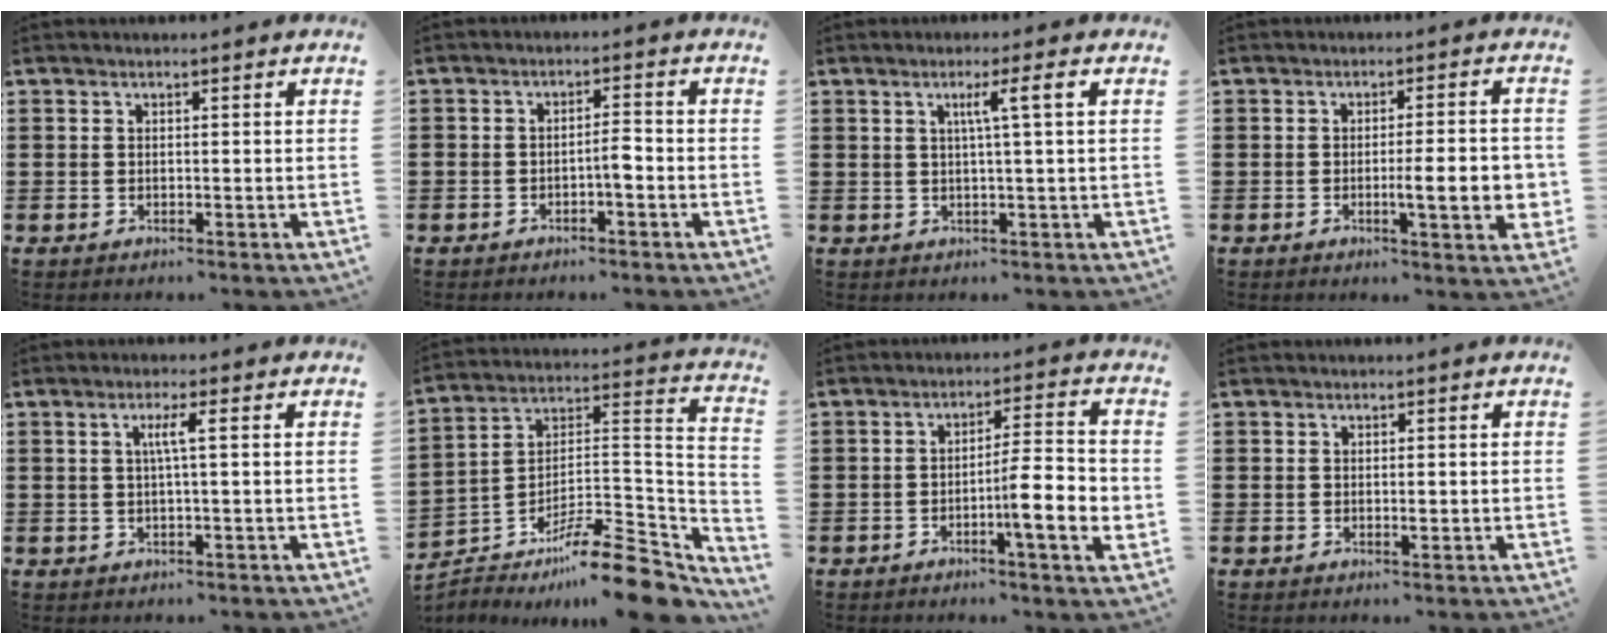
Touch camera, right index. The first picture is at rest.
{"total": 2.6, "force": [-1.2, 0.7, 2.2], "torque": [-0.041, 0.006, -0.026]}
{"total": 4.1, "force": [0.8, -0.4, 4.0], "torque": [-0.074, -0.004, 0.008]}
{"total": 7.6, "force": [-1.4, 1.2, 7.4], "torque": [-0.101, -0.012, -0.024]}
{"total": 2.8, "force": [0.3, -0.1, 2.8], "torque": [-0.054, -0.001, 0.001]}
{"total": 12.5, "force": [-10.2, 1.9, 7.0], "torque": [-0.104, 0.025, -0.188]}
{"total": 8.9, "force": [-2.5, 1.2, 8.4], "torque": [-0.129, -0.004, -0.042]}
{"total": 0.7, "force": [0.1, 0.2, 0.7], "torque": [-0.014, -0.001, 0.001]}